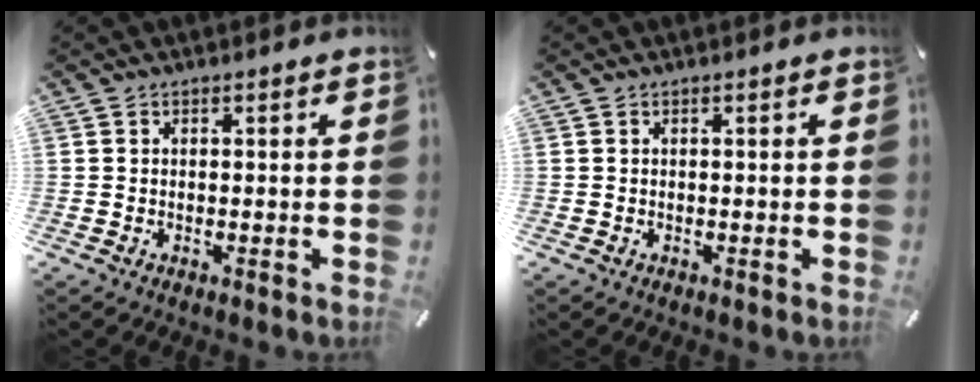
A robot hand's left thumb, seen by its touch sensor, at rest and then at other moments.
{"total": 0.0}